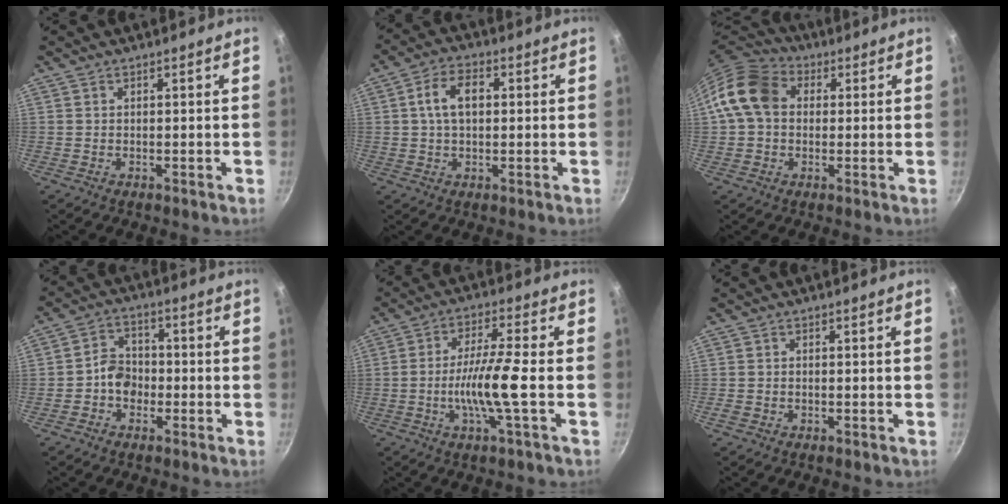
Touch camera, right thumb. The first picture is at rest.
{"total": 7.2, "force": [1.0, 4.4, 5.6], "torque": [-0.089, 0.016, 0.012]}
{"total": 11.4, "force": [1.5, 8.8, 7.1], "torque": [-0.109, 0.025, 0.009]}
{"total": 5.6, "force": [-1.6, 4.6, 2.8], "torque": [-0.016, 0.024, -0.037]}
{"total": 9.4, "force": [-2.1, 0.4, 9.1], "torque": [-0.176, 0.018, -0.044]}
{"total": 1.2, "force": [-0.5, 0.8, 0.7], "torque": [-0.015, 0.002, -0.011]}